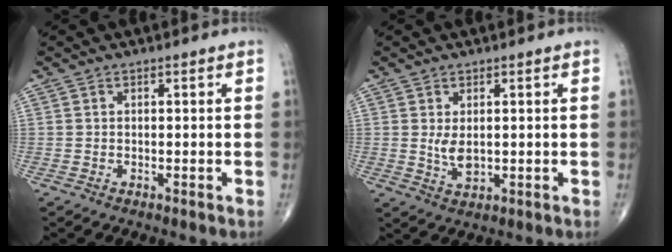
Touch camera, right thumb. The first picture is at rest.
{"total": 3.4, "force": [0.5, 1.7, 2.9], "torque": [-0.049, -0.011, 0.016]}